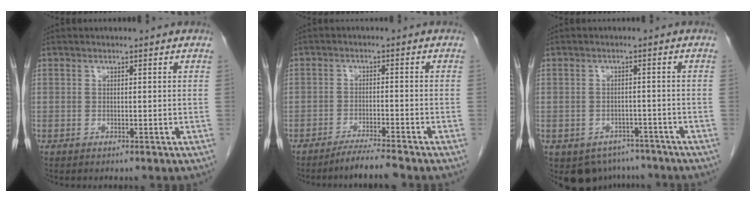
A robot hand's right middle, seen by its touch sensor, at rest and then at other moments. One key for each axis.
{"total": 4.0, "fx": -3.6, "fy": -0.6, "fz": 1.6, "tx": -0.026, "ty": -0.013, "tz": -0.065}
{"total": 6.8, "fx": -5.2, "fy": 4.3, "fz": 0.6, "tx": 0.001, "ty": 0.012, "tz": -0.066}